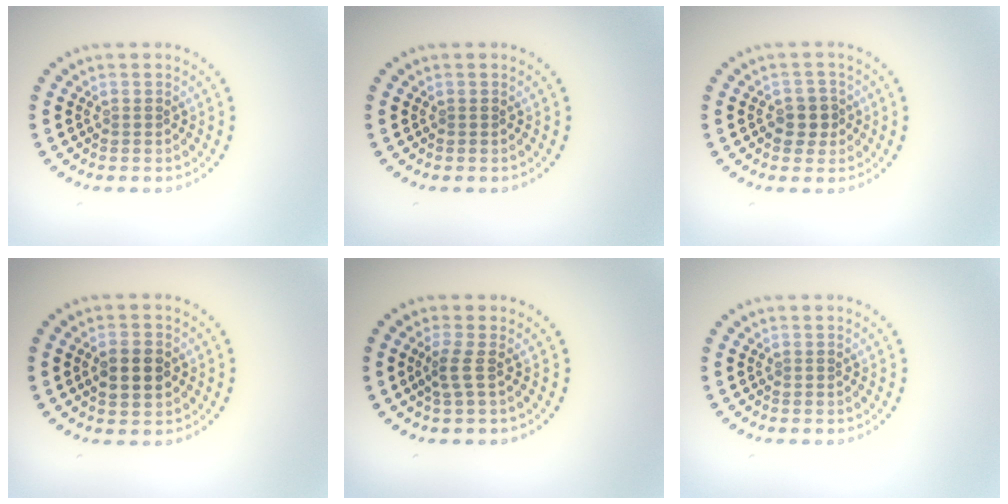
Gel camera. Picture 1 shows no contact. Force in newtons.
{"total": 0.0}
{"total": 1.8, "press": 1.7, "slide": 0.6}
{"total": 2.9, "press": 2.9, "slide": 0.3}
{"total": 1.8, "press": 1.1, "slide": 1.3}
{"total": 0.0}